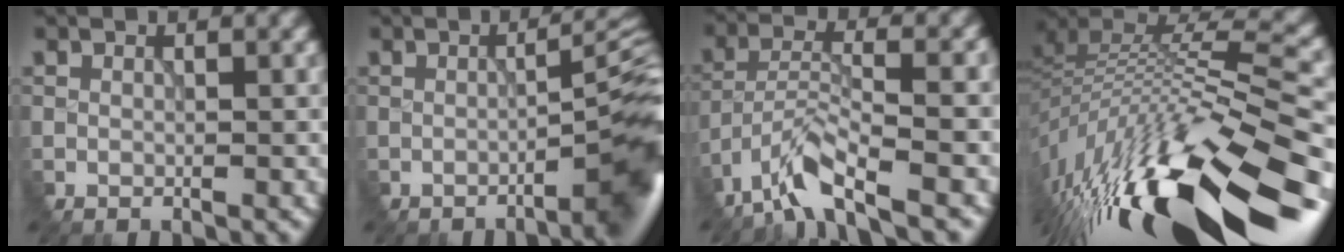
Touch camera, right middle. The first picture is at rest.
{"total": 8.4, "force": [-2.3, 1.7, 7.9], "torque": [-0.087, 0.000, -0.027]}
{"total": 5.6, "force": [-4.4, 0.7, 3.4], "torque": [-0.069, 0.001, -0.086]}
{"total": 16.7, "force": [-9.3, 5.5, 12.8], "torque": [-0.241, -0.012, -0.144]}